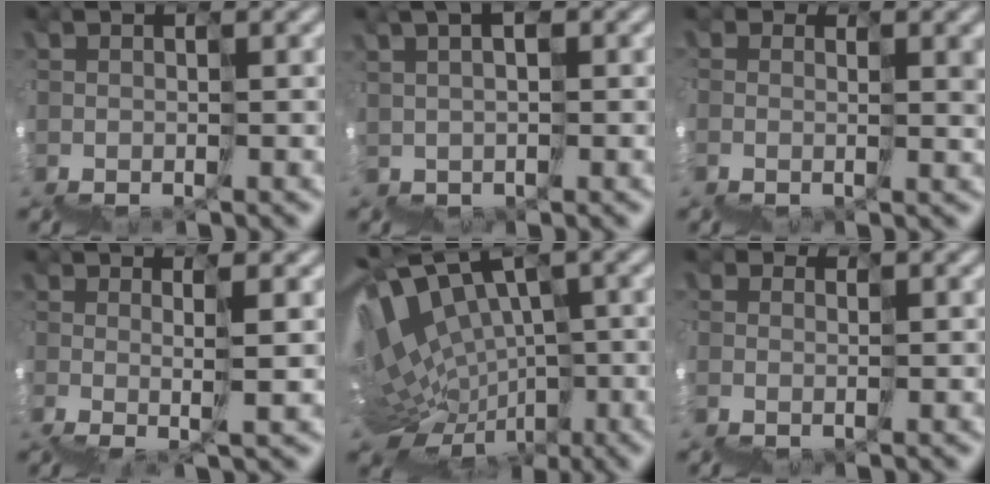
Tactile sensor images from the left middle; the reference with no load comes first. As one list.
[{"total": 2.7, "force": [2.5, 0.0, -1.0], "torque": [0.020, 0.026, 0.038]}, {"total": 3.3, "force": [1.4, 2.0, 2.3], "torque": [-0.020, 0.005, 0.023]}, {"total": 2.5, "force": [2.3, -0.9, 0.5], "torque": [0.022, 0.027, 0.036]}, {"total": 5.7, "force": [2.6, 3.6, 3.6], "torque": [-0.070, 0.041, 0.057]}, {"total": 1.2, "force": [-0.4, 1.0, -0.5], "torque": [0.024, 0.019, -0.004]}]